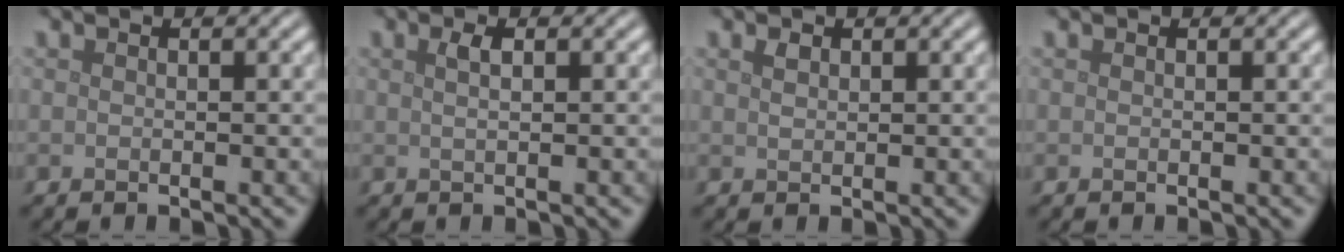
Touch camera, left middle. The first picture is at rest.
{"total": 1.4, "force": [0.5, 0.4, 1.2], "torque": [-0.022, 0.002, 0.008]}
{"total": 0.9, "force": [0.6, 0.6, 0.5], "torque": [-0.012, 0.000, 0.013]}
{"total": 0.0}